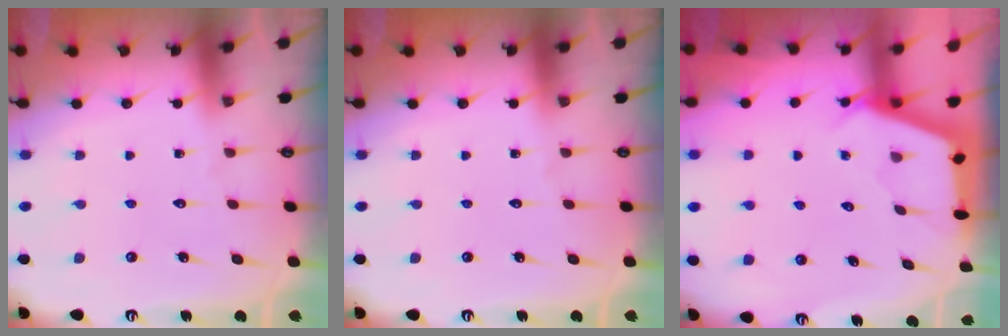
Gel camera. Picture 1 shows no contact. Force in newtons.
{"total": 0.0}
{"total": 2.6, "press": 2.6, "slide": 0.4}